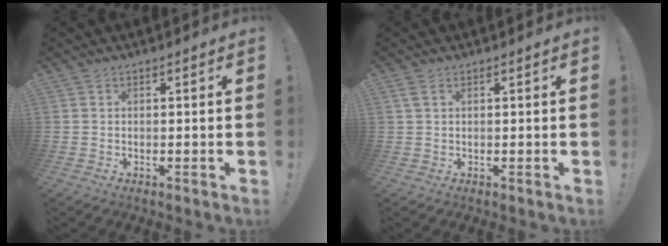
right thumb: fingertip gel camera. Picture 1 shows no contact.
{"total": 2.0, "force": [0.8, 0.9, 1.6], "torque": [-0.040, 0.006, 0.017]}